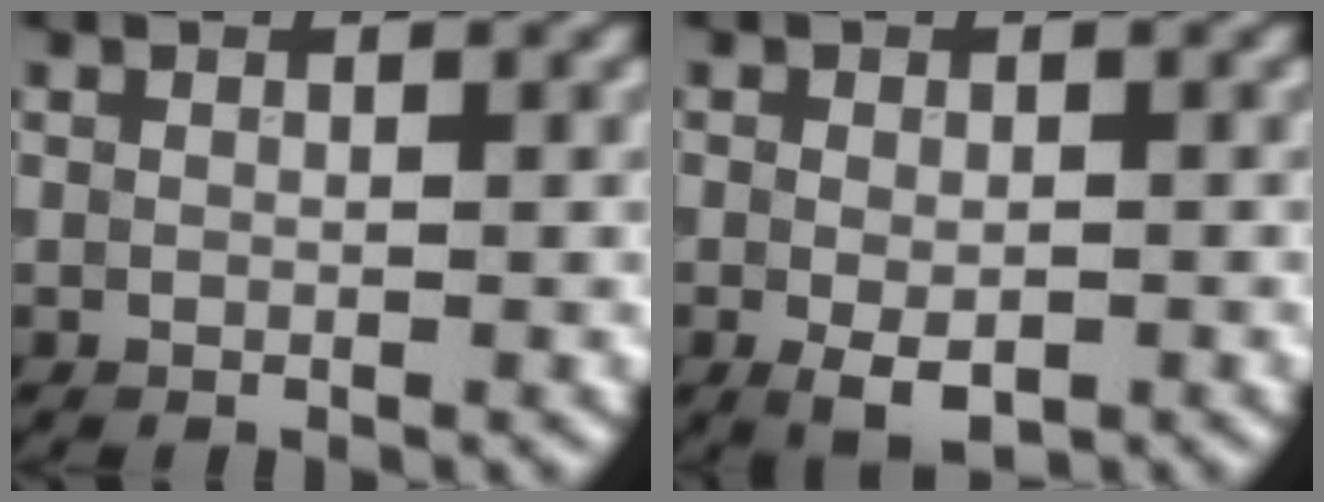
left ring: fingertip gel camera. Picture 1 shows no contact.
{"total": 3.1, "force": [-1.0, 1.7, 2.4], "torque": [-0.041, -0.009, -0.014]}